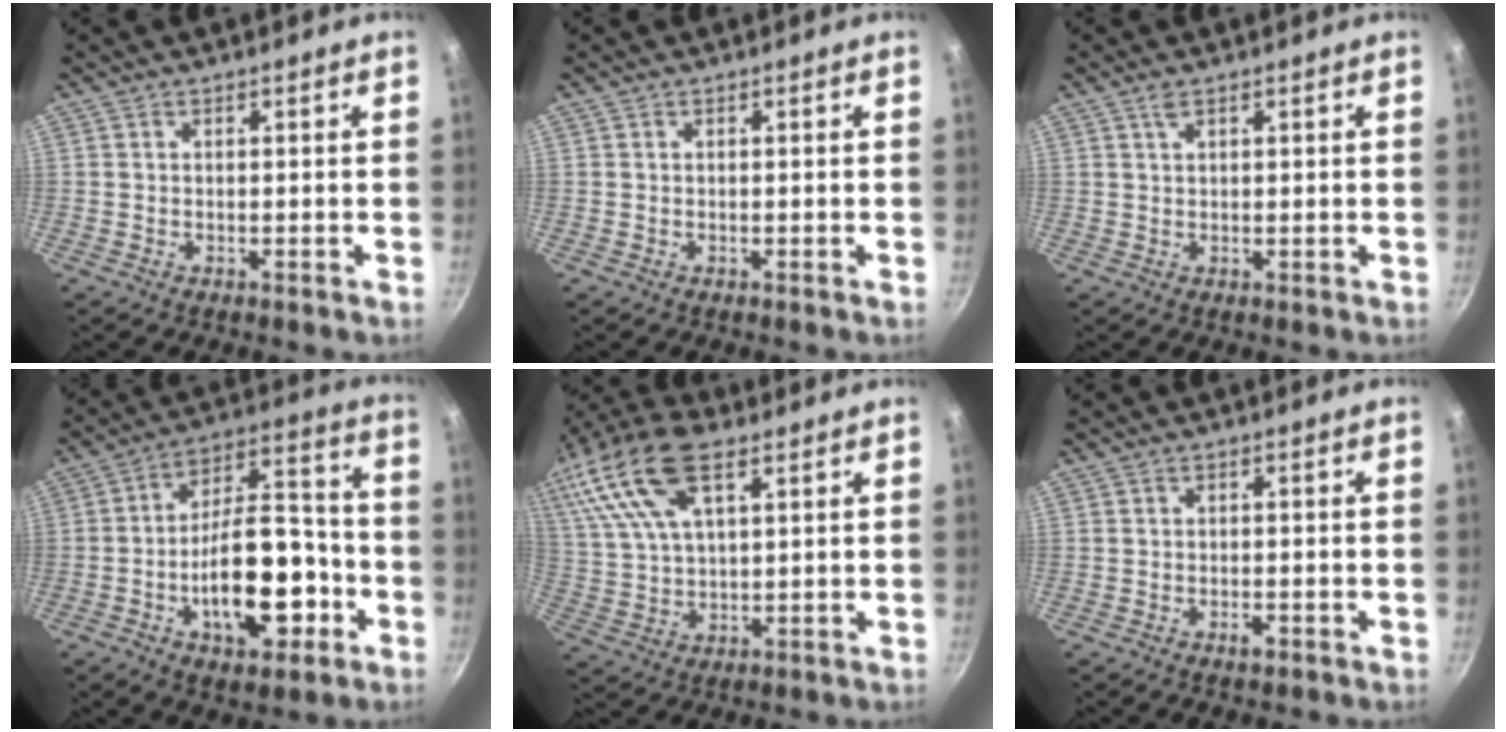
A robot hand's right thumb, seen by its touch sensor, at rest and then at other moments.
{"total": 0.0}
{"total": 1.6, "force": [0.9, 0.6, 1.2], "torque": [-0.020, 0.000, 0.019]}
{"total": 19.4, "force": [-6.2, 9.9, 15.5], "torque": [-0.205, 0.059, -0.091]}
{"total": 21.5, "force": [11.0, 10.8, 14.9], "torque": [-0.320, 0.028, 0.211]}
{"total": 1.4, "force": [-0.8, 0.6, 1.0], "torque": [-0.017, 0.004, -0.014]}